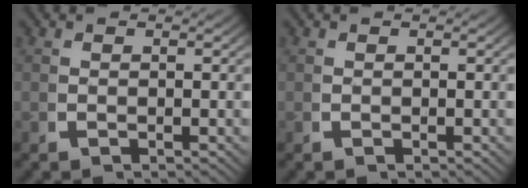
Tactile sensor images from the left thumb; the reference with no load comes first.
{"total": 0.0}